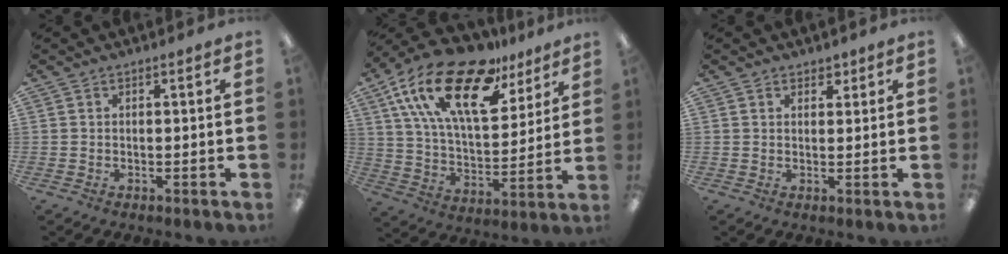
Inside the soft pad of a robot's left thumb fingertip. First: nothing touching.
{"total": 24.0, "force": [14.6, 10.3, 16.1], "torque": [-0.298, -0.076, 0.252]}
{"total": 2.1, "force": [1.5, 1.3, 0.5], "torque": [-0.002, -0.002, 0.027]}